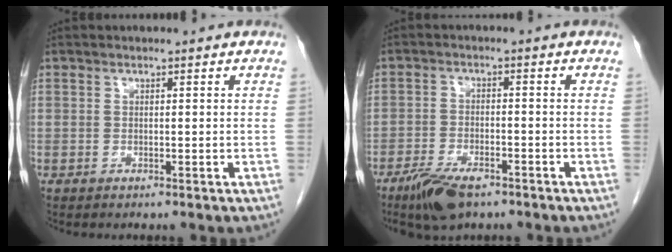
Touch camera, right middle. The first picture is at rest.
{"total": 7.0, "force": [-4.9, 2.5, 4.4], "torque": [-0.083, -0.008, -0.083]}